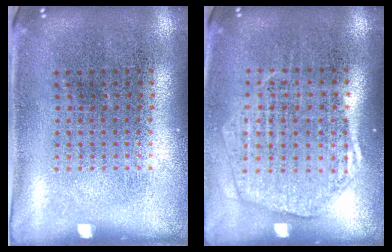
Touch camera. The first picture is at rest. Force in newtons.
{"total": 1.9, "press": 1.7, "slide": 0.8}